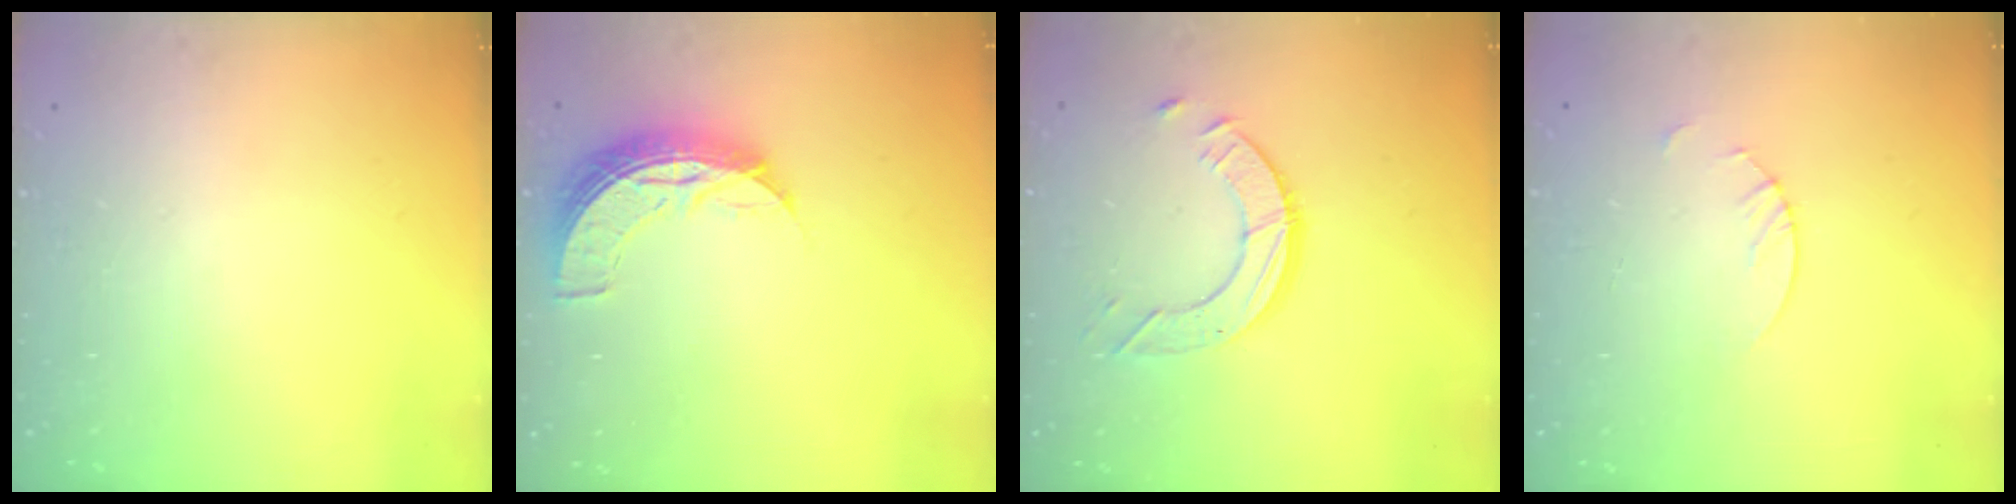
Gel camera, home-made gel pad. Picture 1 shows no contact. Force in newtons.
{"total": 8.3, "press": 8.3, "slide": 0.4}
{"total": 6.9, "press": 6.9, "slide": 0.6}
{"total": 1.8, "press": 1.8, "slide": 0.2}